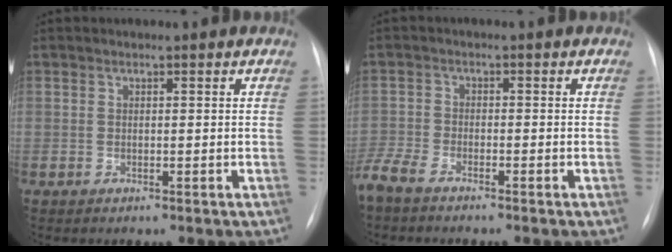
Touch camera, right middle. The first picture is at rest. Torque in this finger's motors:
{"motor_torque": [-0.19, -0.90, 0.77, 0.21]}